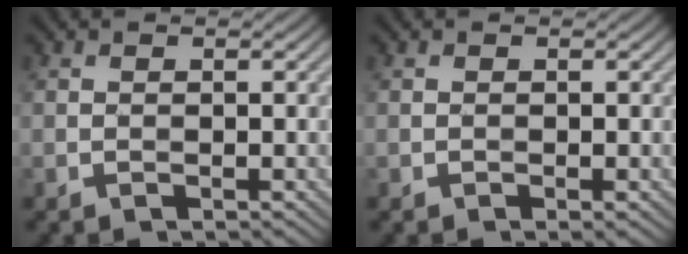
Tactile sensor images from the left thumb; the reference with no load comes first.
{"total": 0.0}